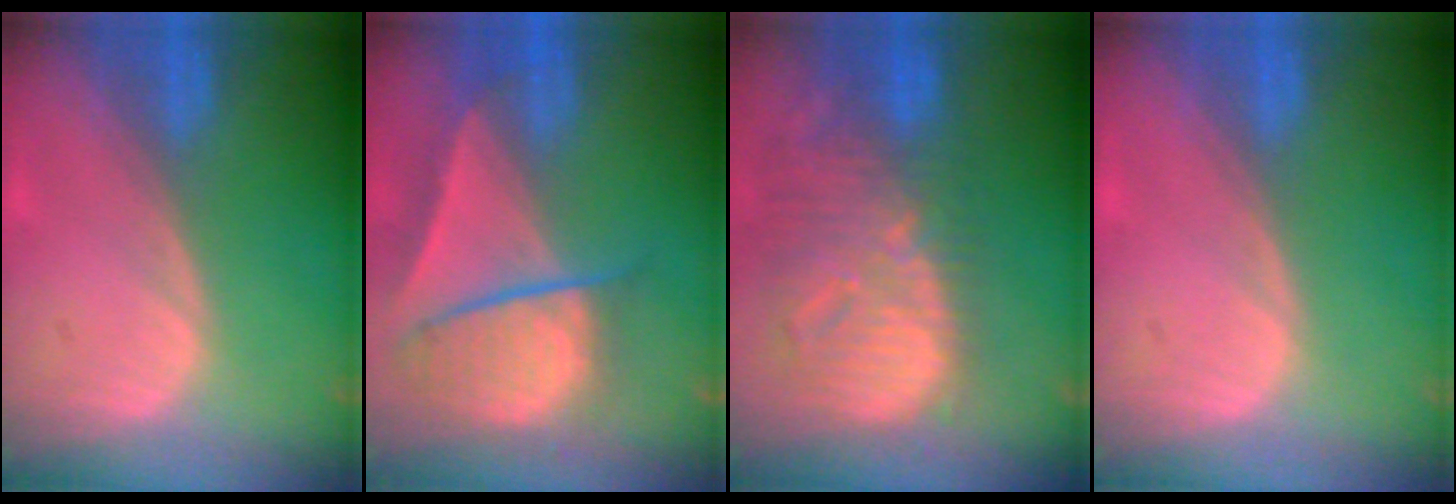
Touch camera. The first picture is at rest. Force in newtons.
{"total": 9.4, "press": 8.1, "slide": 4.8}
{"total": 13.2, "press": 11.5, "slide": 6.6}
{"total": 0.0}